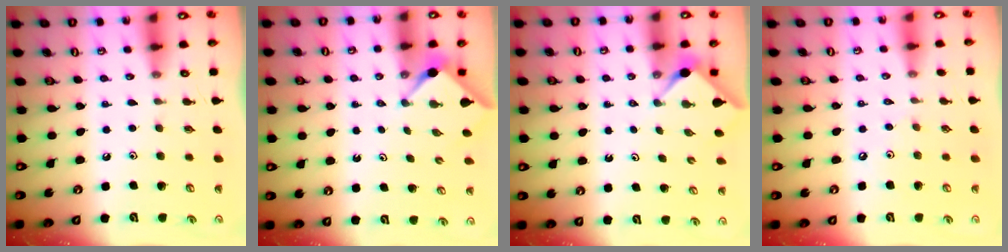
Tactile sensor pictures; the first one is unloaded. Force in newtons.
{"total": 3.0, "press": 2.9, "slide": 0.3}
{"total": 3.1, "press": 3.0, "slide": 0.4}
{"total": 1.7, "press": 1.7, "slide": 0.4}